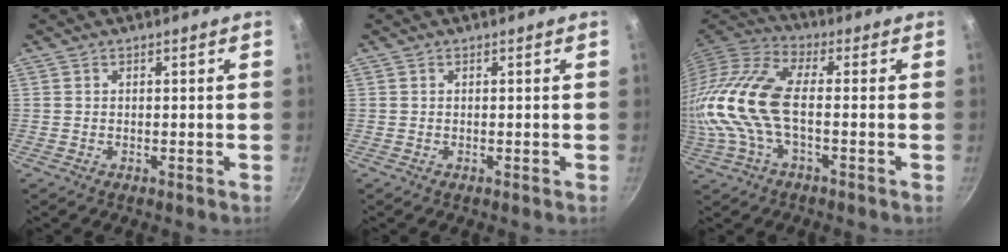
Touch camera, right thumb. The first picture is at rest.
{"total": 0.0}
{"total": 16.5, "force": [-1.5, 7.3, 14.7], "torque": [-0.321, 0.019, -0.046]}